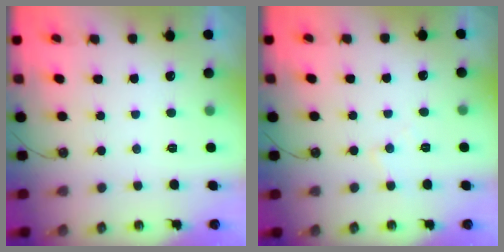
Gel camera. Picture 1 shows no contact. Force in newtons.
{"total": 5.5, "press": 5.5, "slide": 0.7}